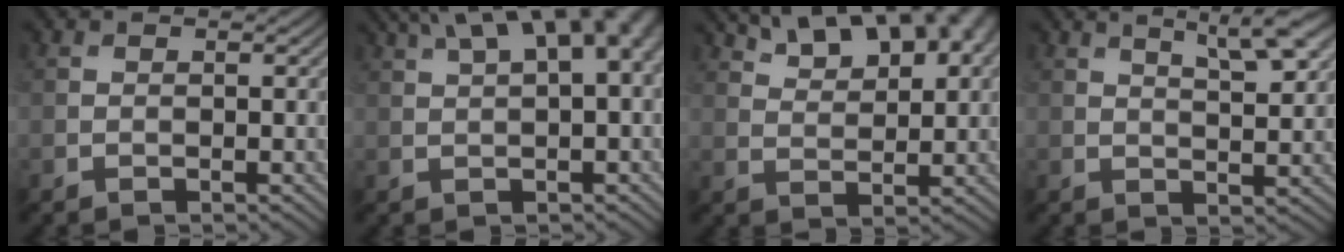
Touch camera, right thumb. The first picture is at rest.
{"total": 10.7, "force": [4.2, 3.8, 9.1], "torque": [-0.139, 0.031, 0.064]}
{"total": 13.2, "force": [8.6, 5.3, 8.5], "torque": [-0.152, 0.024, 0.126]}
{"total": 6.0, "force": [3.5, 1.4, 4.8], "torque": [-0.058, 0.010, 0.055]}